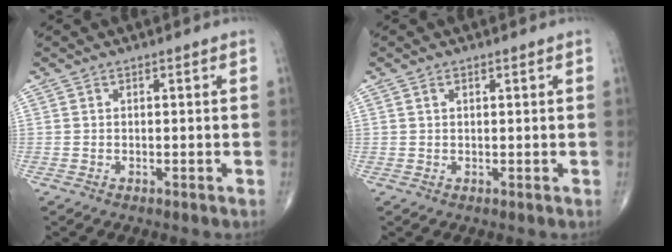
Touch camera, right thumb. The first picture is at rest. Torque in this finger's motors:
{"motor_torque": [-0.21, 0.16, 0.01, 0.01, 0.02]}